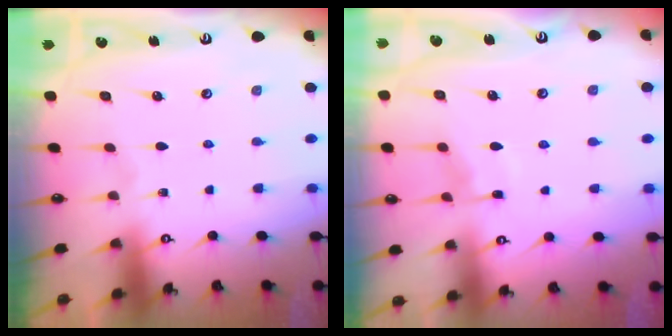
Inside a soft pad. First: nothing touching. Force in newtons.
{"total": 6.0, "press": 5.9, "slide": 0.7}